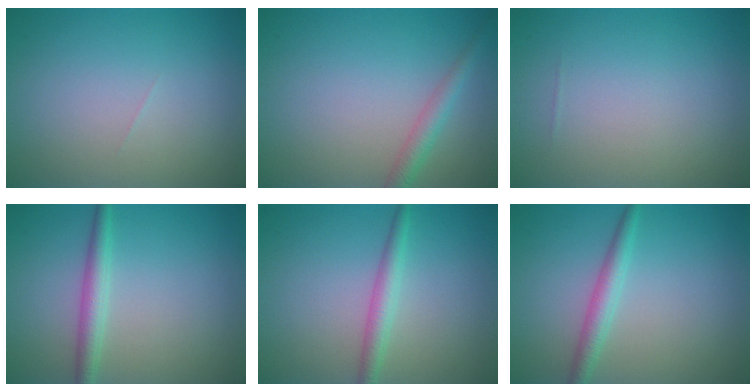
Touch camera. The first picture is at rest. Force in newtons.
{"total": 2.1, "press": 2.1, "slide": 0.1}
{"total": 0.0}
{"total": 2.4, "press": 2.4, "slide": 0.1}
{"total": 2.2, "press": 2.2, "slide": 0.1}
{"total": 2.3, "press": 2.3, "slide": 0.0}